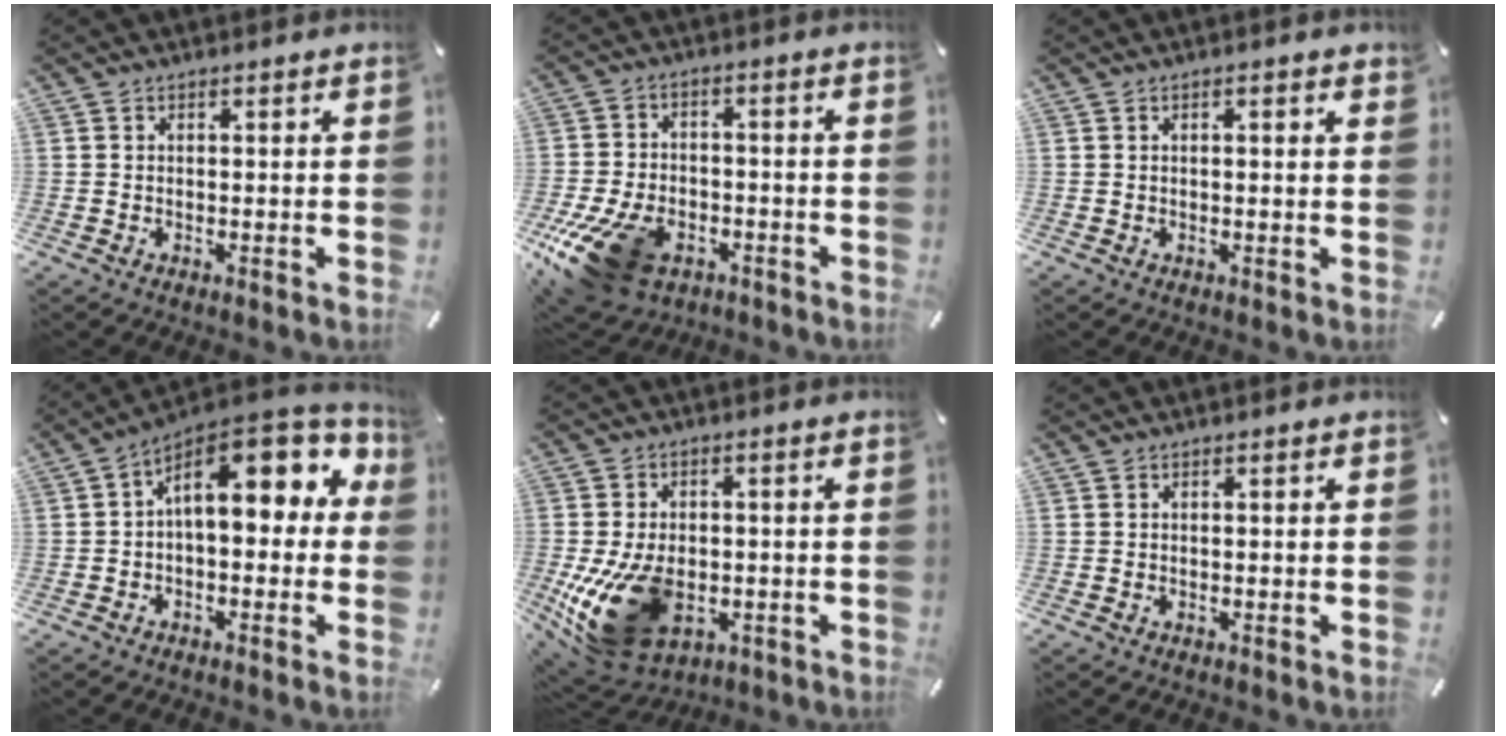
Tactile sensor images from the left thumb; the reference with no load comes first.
{"total": 15.8, "force": [-7.8, 9.7, 9.7], "torque": [-0.197, 0.040, -0.128]}
{"total": 1.1, "force": [0.3, 0.1, 1.0], "torque": [-0.012, -0.003, 0.004]}
{"total": 14.5, "force": [5.3, 7.0, 11.5], "torque": [-0.173, -0.035, 0.091]}
{"total": 17.9, "force": [-4.3, 11.9, 12.6], "torque": [-0.248, 0.008, -0.061]}
{"total": 0.0}